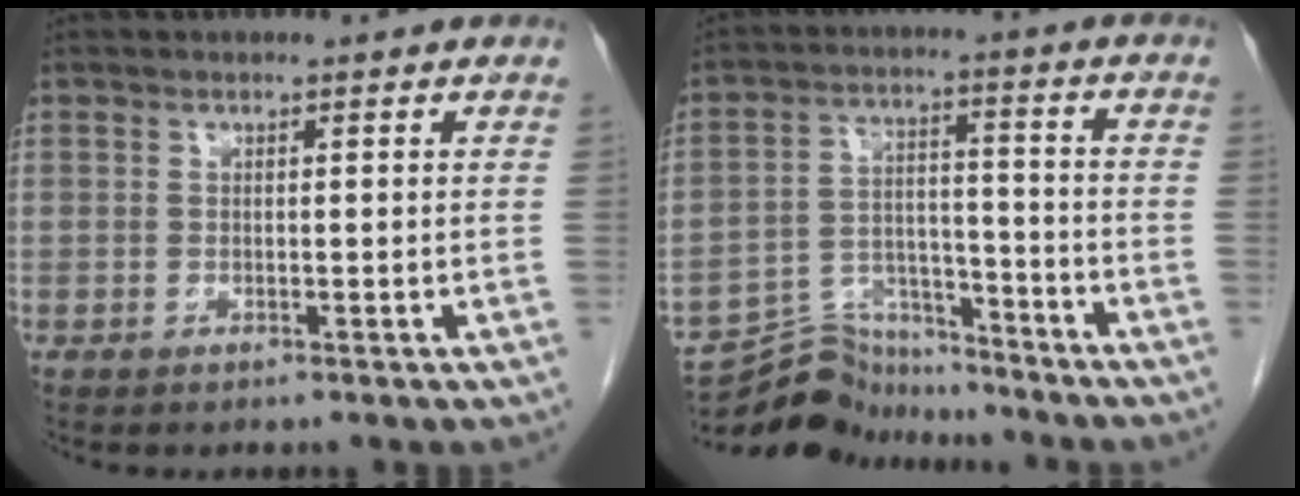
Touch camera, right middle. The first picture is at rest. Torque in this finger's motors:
{"motor_torque": [-0.08, -0.10, -0.02, -0.06]}